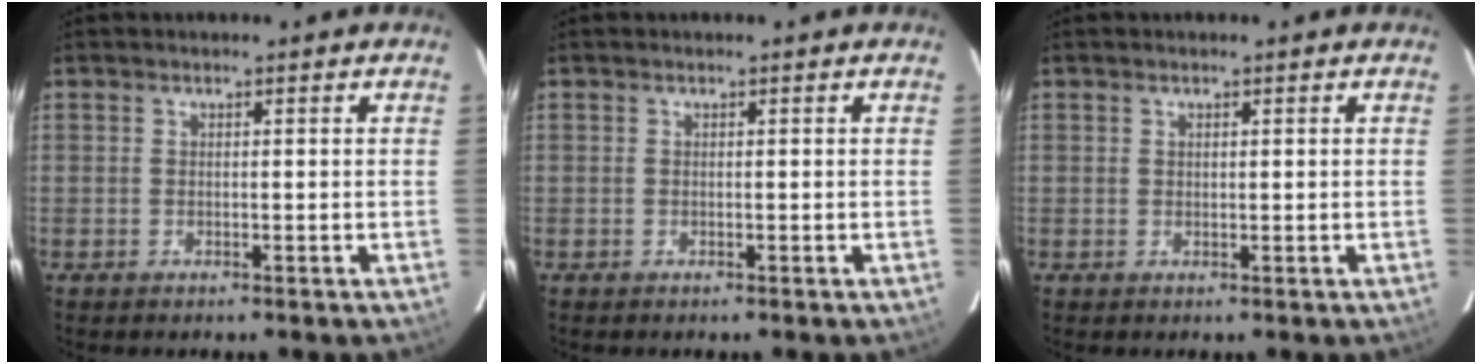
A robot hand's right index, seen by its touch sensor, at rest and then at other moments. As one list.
[{"total": 0.0}, {"total": 0.5, "force": [0.3, 0.3, 0.3], "torque": [-0.005, 0.002, 0.007]}]